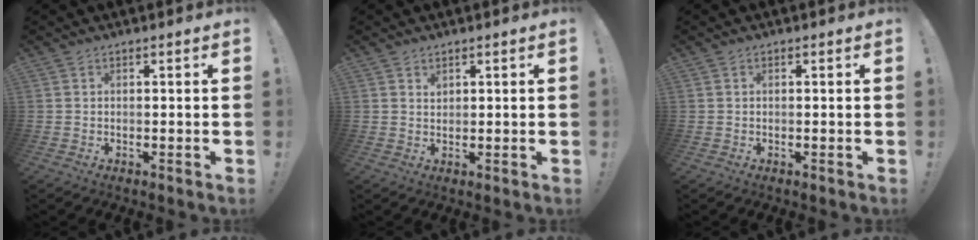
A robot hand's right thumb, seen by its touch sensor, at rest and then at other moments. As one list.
[{"total": 1.3, "force": [1.0, 0.8, 0.4], "torque": [0.000, -0.004, 0.017]}, {"total": 0.0}]